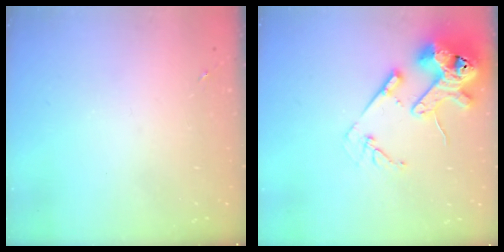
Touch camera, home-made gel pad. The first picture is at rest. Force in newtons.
{"total": 18.8, "press": 18.7, "slide": 2.4}